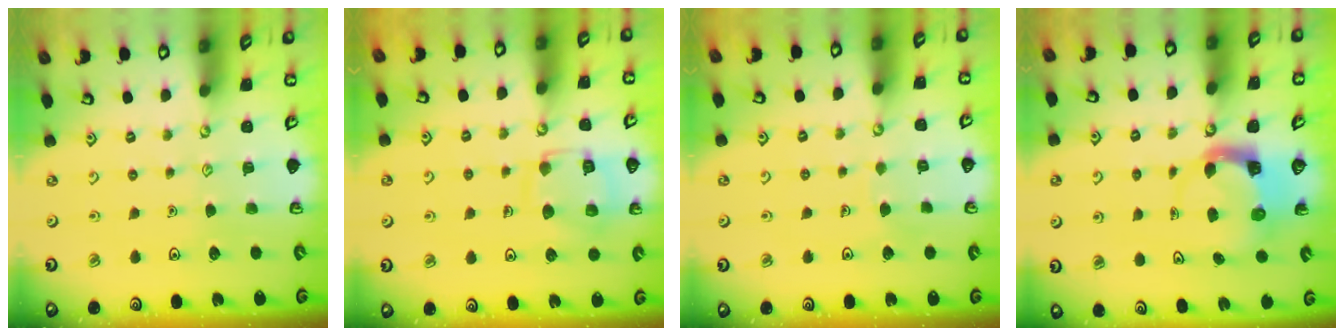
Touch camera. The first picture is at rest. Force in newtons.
{"total": 12.7, "press": 12.6, "slide": 1.2}
{"total": 2.2, "press": 2.2, "slide": 0.1}
{"total": 3.9, "press": 3.8, "slide": 0.6}